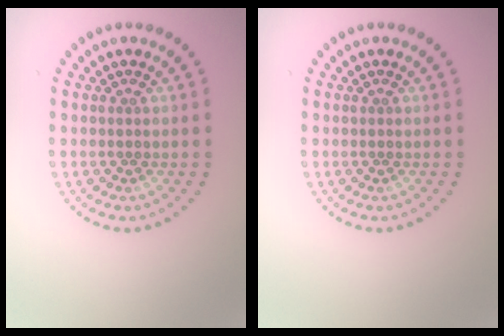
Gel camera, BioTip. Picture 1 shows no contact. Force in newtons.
{"total": 0.0}